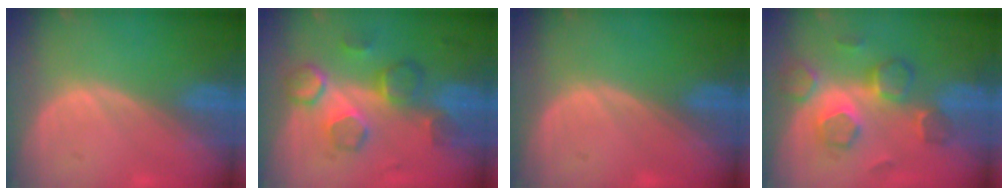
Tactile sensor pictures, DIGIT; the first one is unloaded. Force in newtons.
{"total": 8.7, "press": 7.9, "slide": 3.6}
{"total": 0.0}
{"total": 8.8, "press": 7.7, "slide": 4.2}